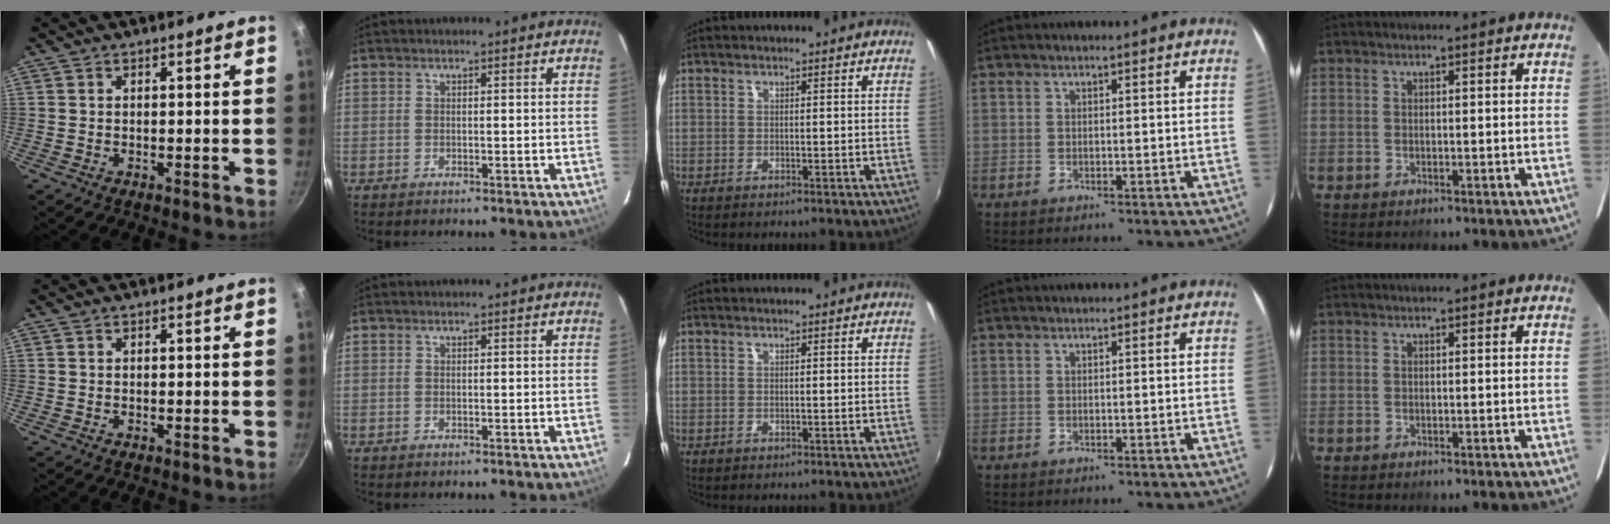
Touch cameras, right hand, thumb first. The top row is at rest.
{}